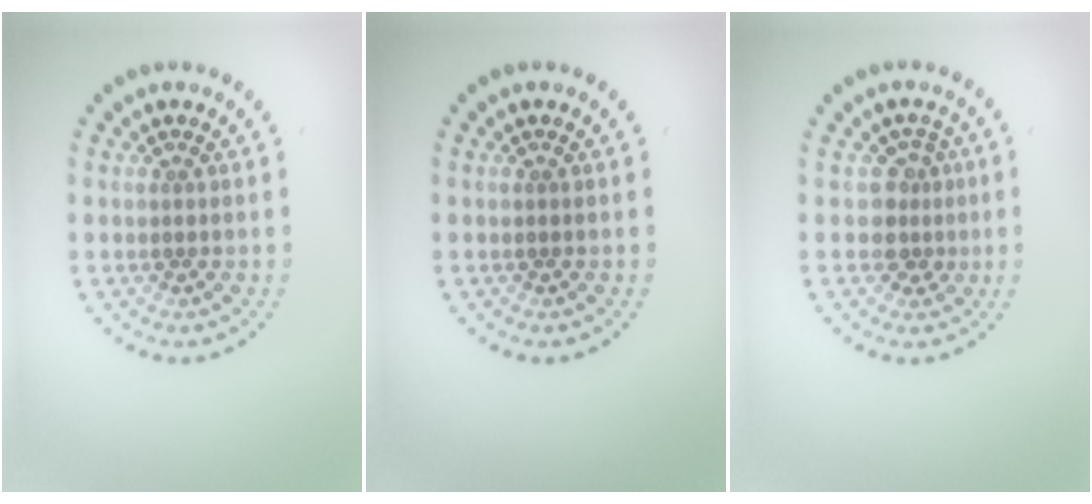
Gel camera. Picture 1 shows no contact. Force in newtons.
{"total": 0.0}
{"total": 2.3, "press": 1.8, "slide": 1.4}